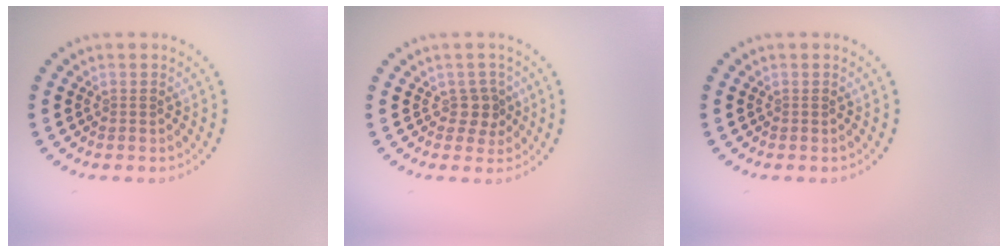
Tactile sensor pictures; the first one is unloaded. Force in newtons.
{"total": 1.9, "press": 1.5, "slide": 1.1}
{"total": 0.0}